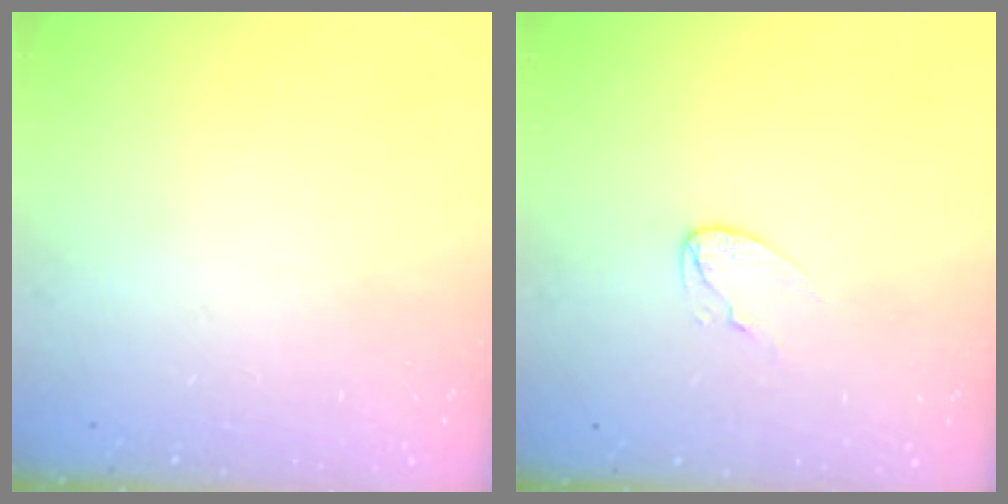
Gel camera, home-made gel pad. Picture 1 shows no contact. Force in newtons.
{"total": 3.6, "press": 3.6, "slide": 0.3}